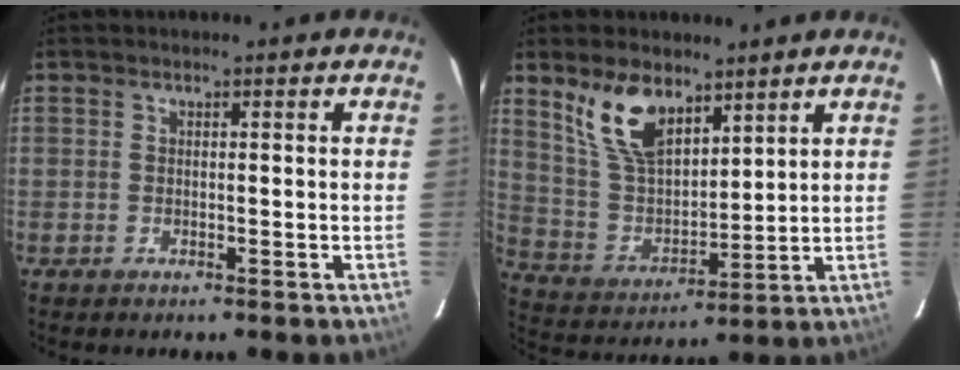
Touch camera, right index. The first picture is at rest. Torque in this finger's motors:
{"motor_torque": [0.91, 0.86, 0.63, 0.09]}